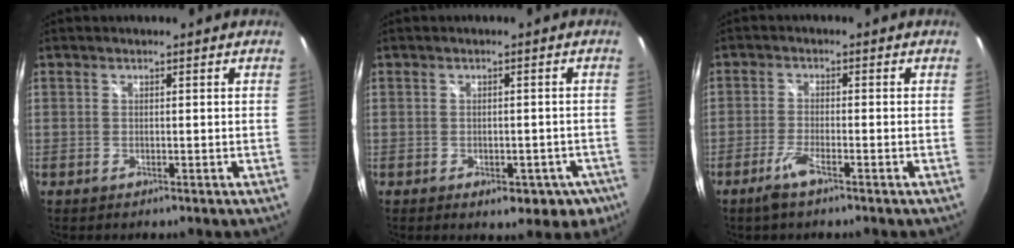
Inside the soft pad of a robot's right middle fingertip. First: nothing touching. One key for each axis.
{"total": 7.9, "fx": -4.6, "fy": 4.5, "fz": 4.6, "tx": -0.079, "ty": -0.012, "tz": -0.046}
{"total": 4.1, "fx": -2.8, "fy": 0.4, "fz": 3.0, "tx": -0.075, "ty": -0.007, "tz": -0.054}